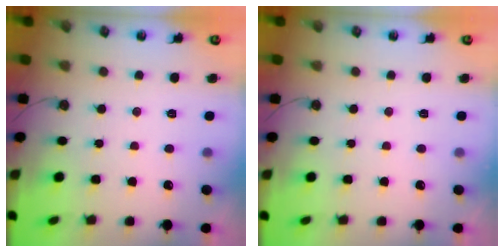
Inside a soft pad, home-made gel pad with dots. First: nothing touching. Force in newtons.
{"total": 0.0}